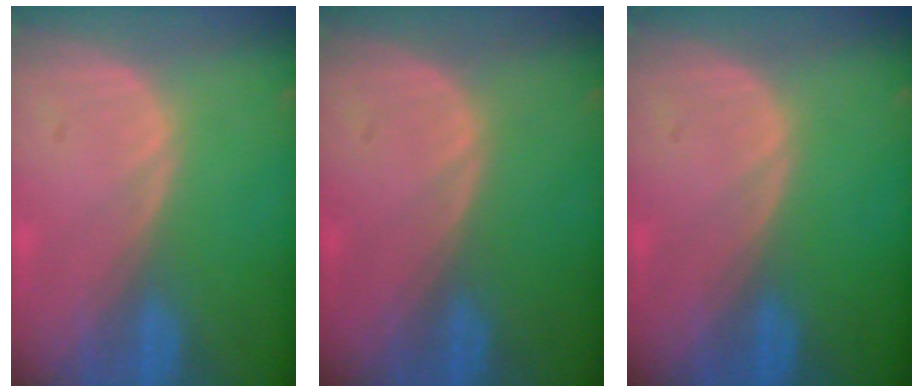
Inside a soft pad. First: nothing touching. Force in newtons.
{"total": 0.0}
{"total": 0.0}